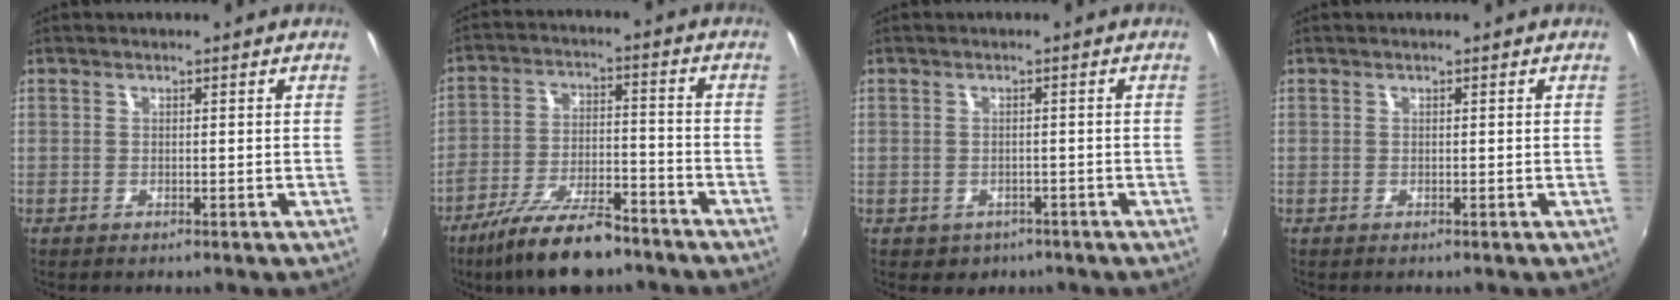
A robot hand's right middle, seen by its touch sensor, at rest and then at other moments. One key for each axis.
{"total": 14.3, "fx": -11.0, "fy": 4.3, "fz": 8.0, "tx": -0.165, "ty": -0.017, "tz": -0.187}
{"total": 3.4, "fx": -1.7, "fy": 2.8, "fz": 1.0, "tx": -0.028, "ty": -0.005, "tz": -0.018}
{"total": 0.0}